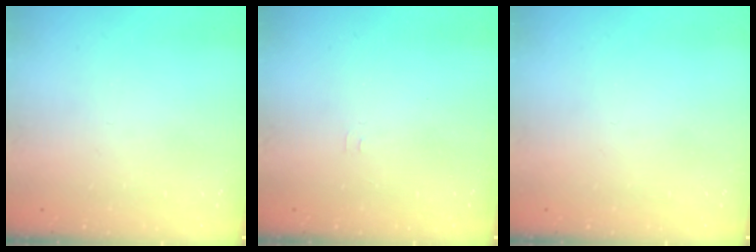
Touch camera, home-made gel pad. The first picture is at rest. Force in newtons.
{"total": 3.4, "press": 3.3, "slide": 0.4}
{"total": 0.0}